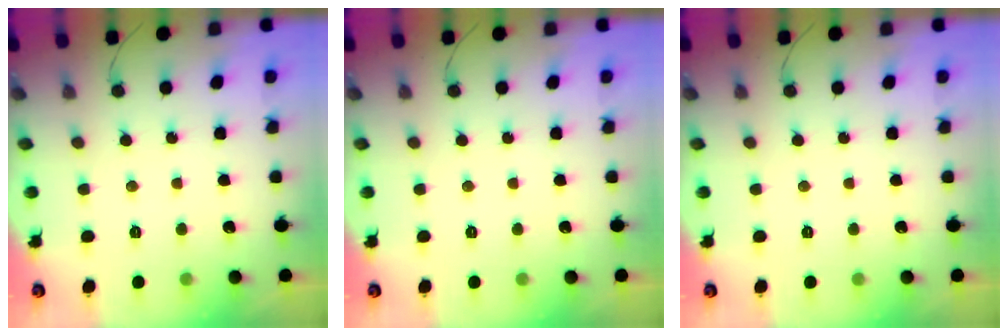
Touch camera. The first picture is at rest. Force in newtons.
{"total": 0.0}
{"total": 0.0}